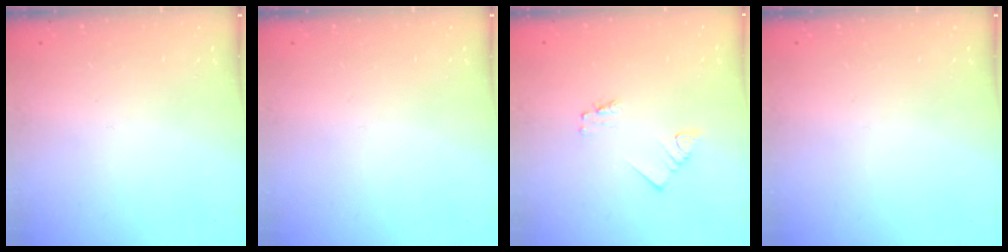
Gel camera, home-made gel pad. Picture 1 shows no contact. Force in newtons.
{"total": 0.0}
{"total": 1.2, "press": 1.2, "slide": 0.1}
{"total": 0.0}